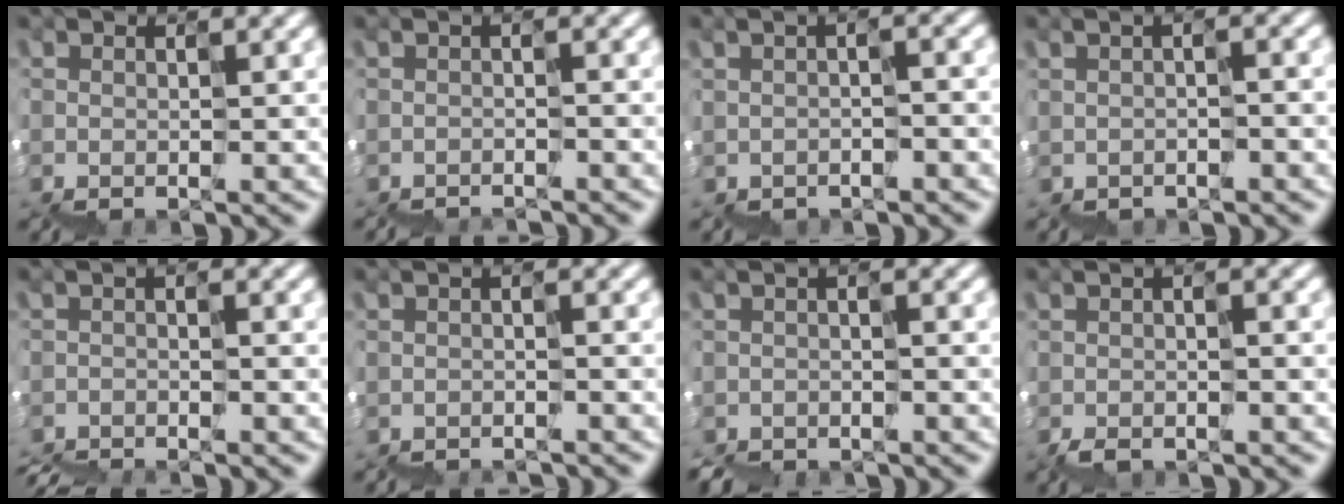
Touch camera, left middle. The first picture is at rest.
{"total": 2.2, "force": [-2.2, -0.1, 0.1], "torque": [0.006, 0.001, -0.028]}
{"total": 1.6, "force": [-1.4, 0.4, 0.8], "torque": [0.001, 0.005, -0.012]}
{"total": 1.3, "force": [-1.1, 0.3, 0.5], "torque": [0.004, 0.005, -0.008]}
{"total": 3.8, "force": [-3.6, 0.2, 0.9], "torque": [-0.014, -0.002, -0.052]}
{"total": 2.4, "force": [-2.4, 0.0, 0.1], "torque": [0.009, 0.003, -0.028]}
{"total": 2.8, "force": [-2.8, 0.2, -0.1], "torque": [0.003, 0.008, -0.031]}
{"total": 1.1, "force": [-1.0, -0.1, -0.1], "torque": [-0.002, 0.003, -0.021]}